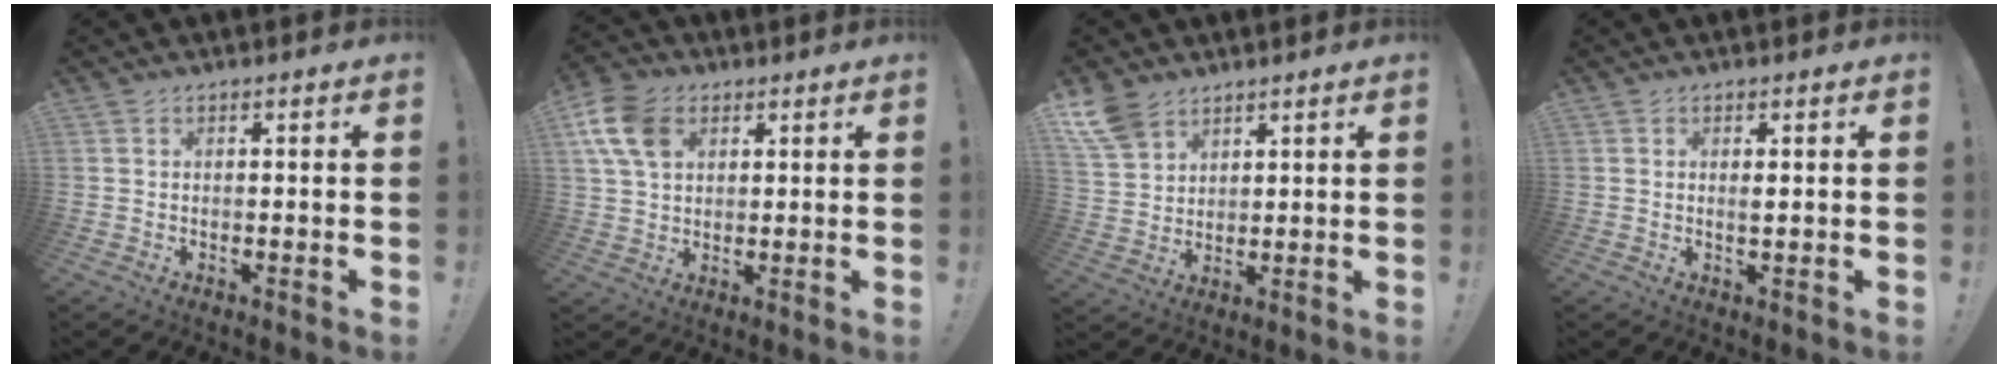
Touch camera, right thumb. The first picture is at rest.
{"total": 12.5, "force": [4.7, 8.9, 7.3], "torque": [-0.131, -0.008, 0.094]}
{"total": 8.8, "force": [6.3, 5.3, 3.1], "torque": [-0.058, -0.035, 0.128]}
{"total": 1.2, "force": [0.4, 0.1, 1.1], "torque": [-0.008, -0.008, 0.004]}